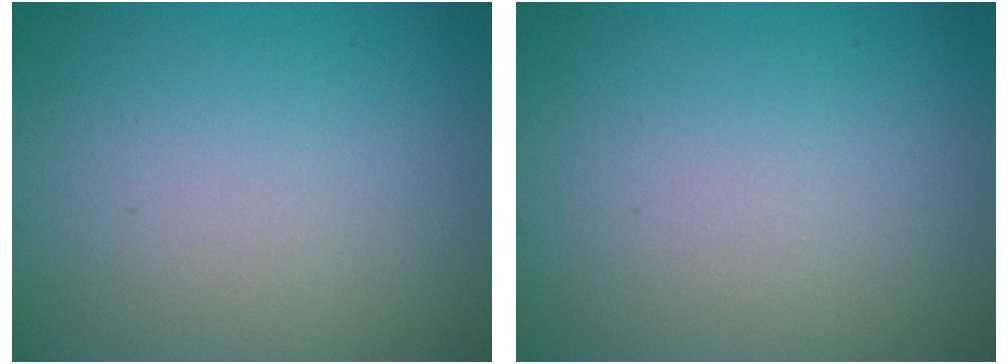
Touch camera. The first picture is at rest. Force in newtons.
{"total": 0.0}